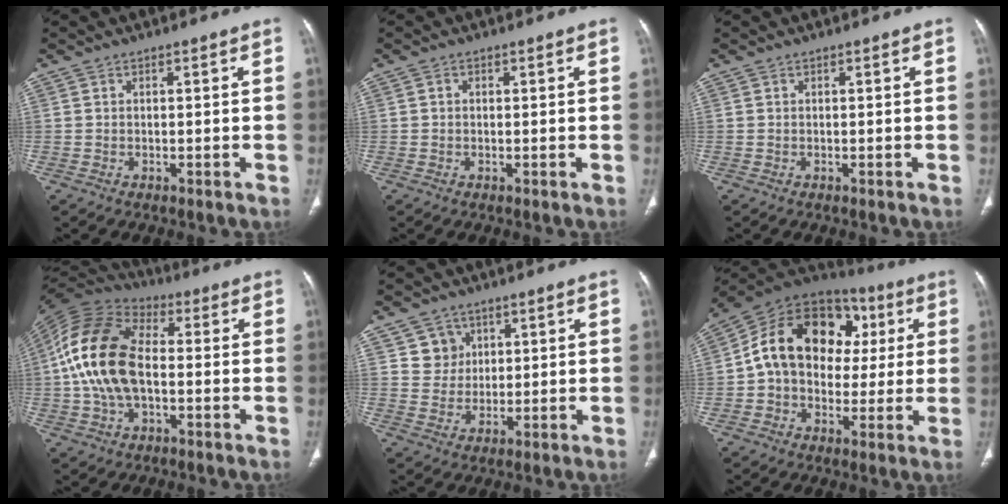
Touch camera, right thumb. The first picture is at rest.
{"total": 0.6, "force": [0.1, 0.5, 0.3], "torque": [-0.001, 0.001, 0.000]}
{"total": 0.0}
{"total": 17.2, "force": [-0.7, 10.2, 13.8], "torque": [-0.279, 0.031, -0.021]}
{"total": 4.9, "force": [2.0, 4.4, 0.5], "torque": [0.017, -0.008, 0.035]}
{"total": 20.4, "force": [2.9, 15.3, 13.2], "torque": [-0.183, 0.042, 0.039]}